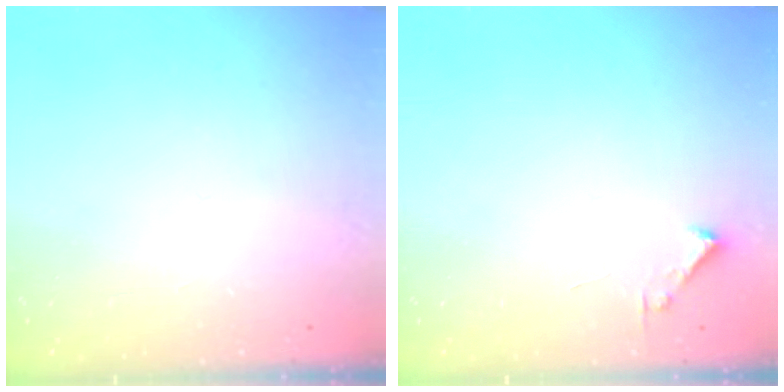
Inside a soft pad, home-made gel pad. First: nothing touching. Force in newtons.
{"total": 1.7, "press": 1.7, "slide": 0.2}